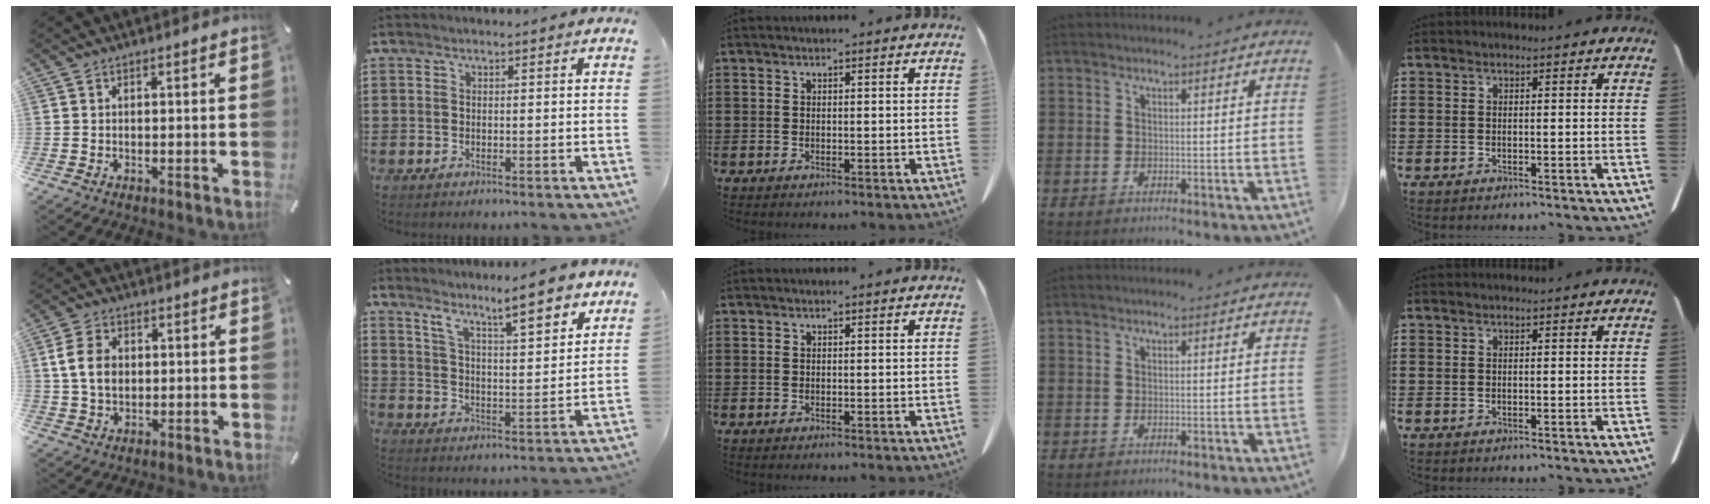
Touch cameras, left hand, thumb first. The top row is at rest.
{"thumb": {"total": 8.0, "force": [1.1, 6.4, 4.8], "torque": [-0.102, 0.007, 0.017]}, "index": {"total": 8.6, "force": [7.4, 0.9, 4.4], "torque": [-0.075, -0.044, 0.122]}}